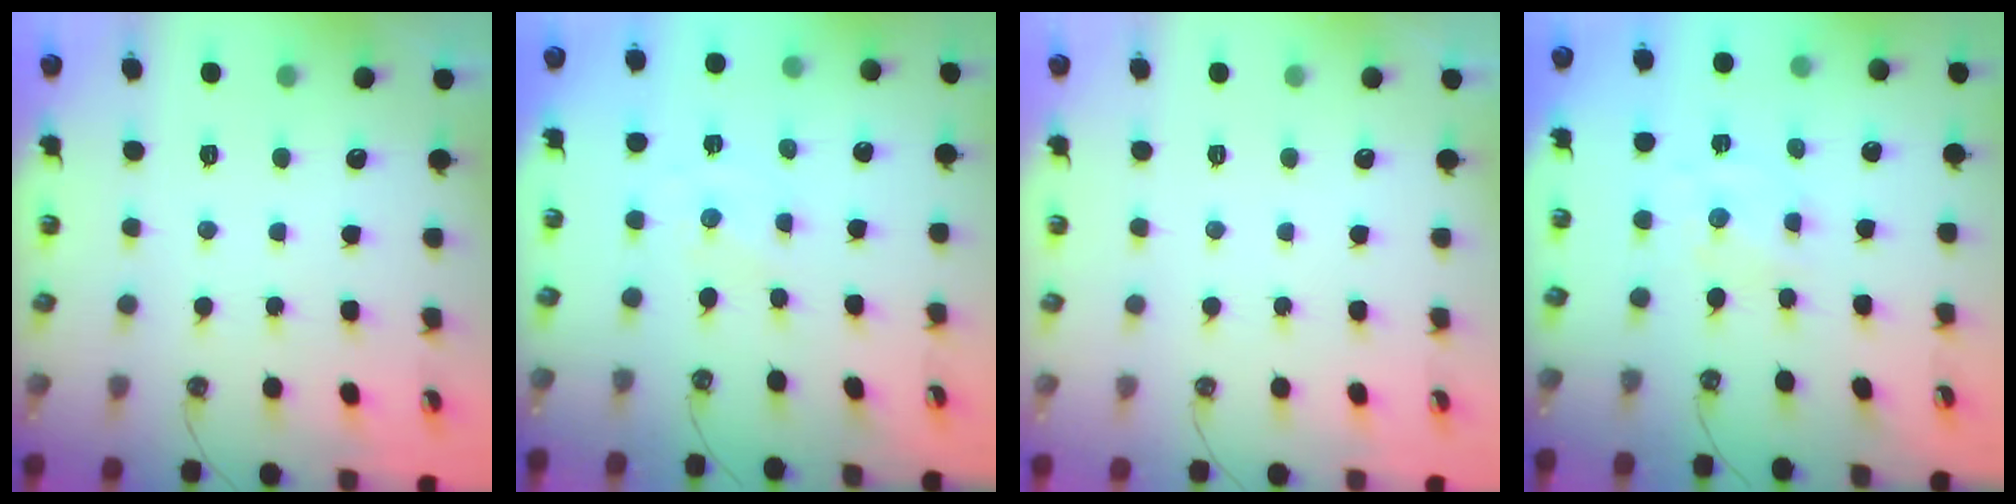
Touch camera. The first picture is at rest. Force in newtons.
{"total": 0.0}
{"total": 0.0}
{"total": 0.8, "press": 0.8, "slide": 0.1}